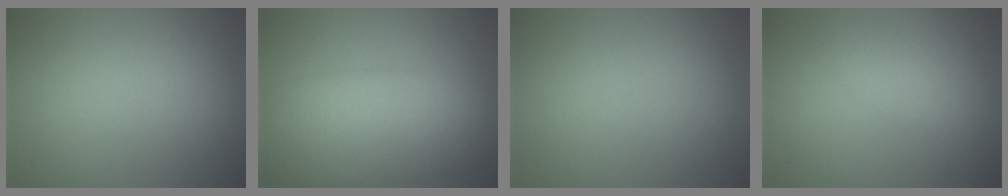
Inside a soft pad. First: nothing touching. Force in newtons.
{"total": 11.1, "press": 11.0, "slide": 0.4}
{"total": 0.0}
{"total": 2.0, "press": 2.0, "slide": 0.1}